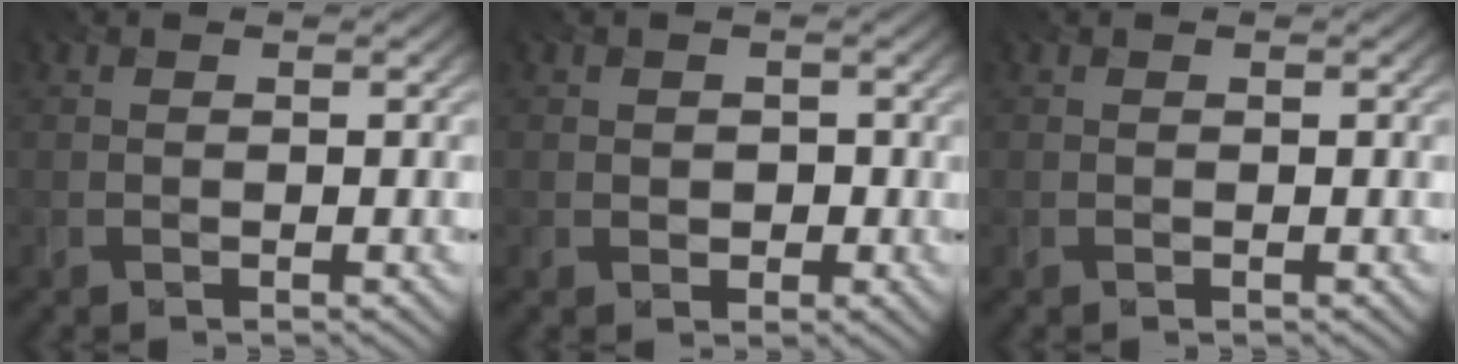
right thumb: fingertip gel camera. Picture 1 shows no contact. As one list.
[{"total": 1.8, "force": [0.2, 1.6, 0.6], "torque": [-0.010, -0.002, -0.001]}, {"total": 0.0}]